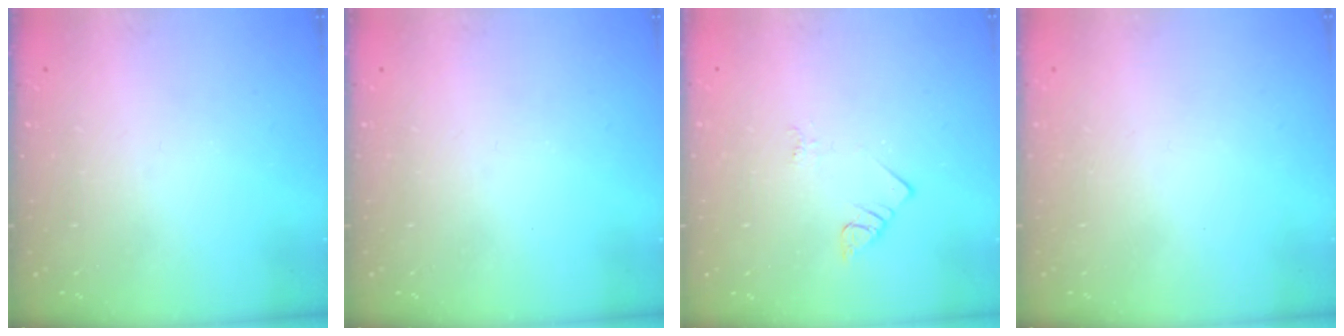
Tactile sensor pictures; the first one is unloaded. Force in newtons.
{"total": 0.0}
{"total": 2.3, "press": 2.3, "slide": 0.4}
{"total": 1.7, "press": 1.7, "slide": 0.1}